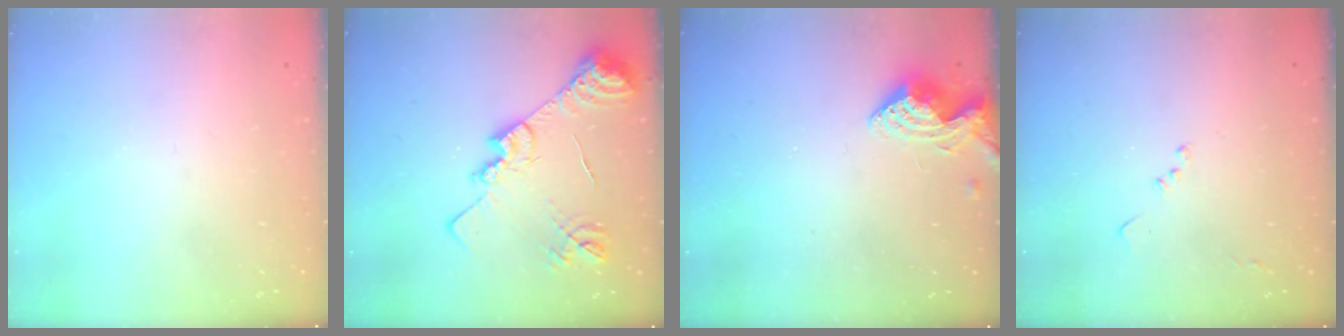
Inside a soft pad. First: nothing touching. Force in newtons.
{"total": 18.3, "press": 18.2, "slide": 1.9}
{"total": 8.2, "press": 8.1, "slide": 0.3}
{"total": 7.9, "press": 7.8, "slide": 1.0}